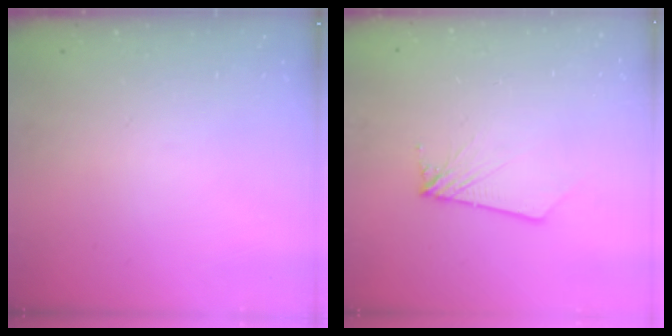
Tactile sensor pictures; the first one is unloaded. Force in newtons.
{"total": 2.8, "press": 2.8, "slide": 0.3}